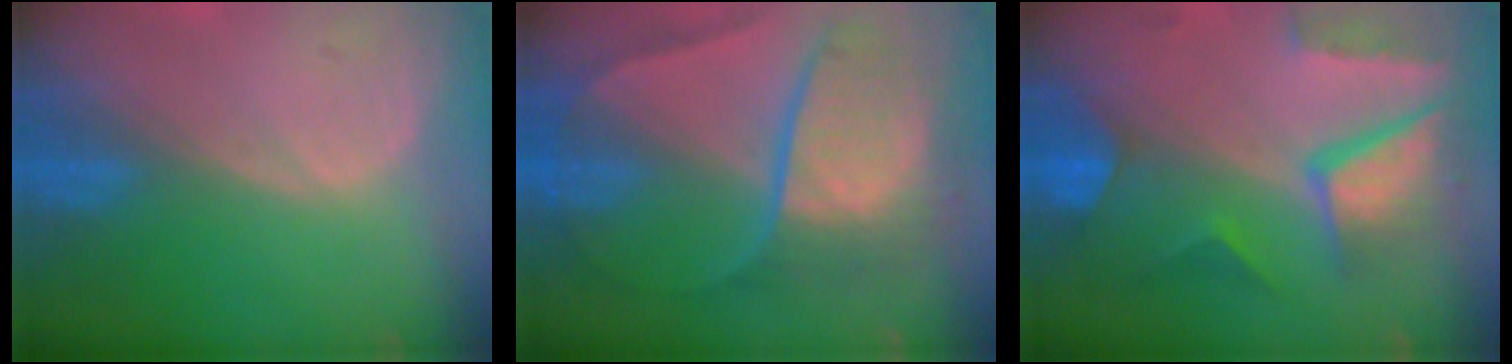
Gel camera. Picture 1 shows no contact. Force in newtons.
{"total": 10.4, "press": 10.3, "slide": 1.1}
{"total": 10.5, "press": 8.8, "slide": 5.7}